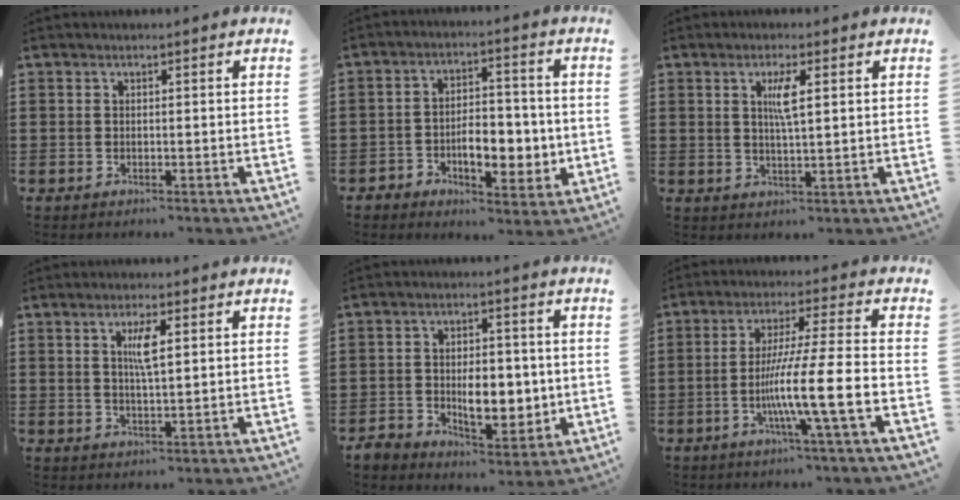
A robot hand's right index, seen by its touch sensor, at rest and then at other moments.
{"total": 7.0, "force": [-2.1, 4.4, 5.1], "torque": [-0.076, 0.006, -0.040]}
{"total": 3.5, "force": [1.1, 0.6, 3.3], "torque": [-0.068, 0.005, 0.015]}
{"total": 3.8, "force": [1.1, 0.8, 3.5], "torque": [-0.072, 0.007, 0.016]}
{"total": 7.3, "force": [-1.2, 5.1, 5.1], "torque": [-0.081, 0.007, -0.020]}
{"total": 11.2, "force": [-3.7, 0.0, 10.6], "torque": [-0.197, -0.010, -0.071]}